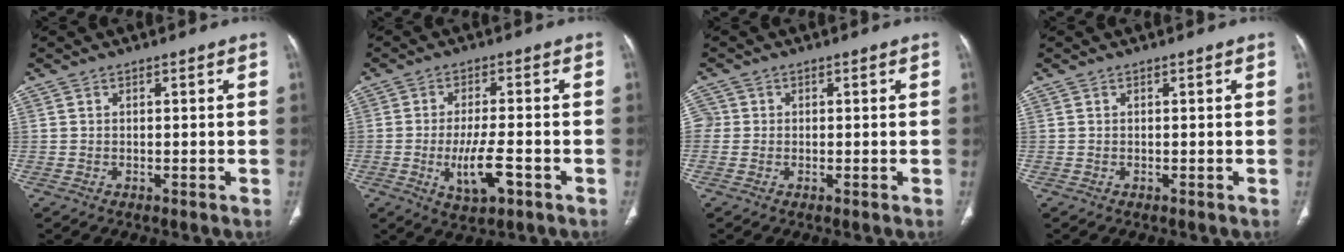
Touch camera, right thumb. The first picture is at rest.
{"total": 8.0, "force": [-2.7, 2.7, 7.0], "torque": [-0.126, 0.003, -0.042]}
{"total": 2.1, "force": [0.1, 2.0, 0.5], "torque": [0.002, 0.006, 0.000]}
{"total": 0.0}